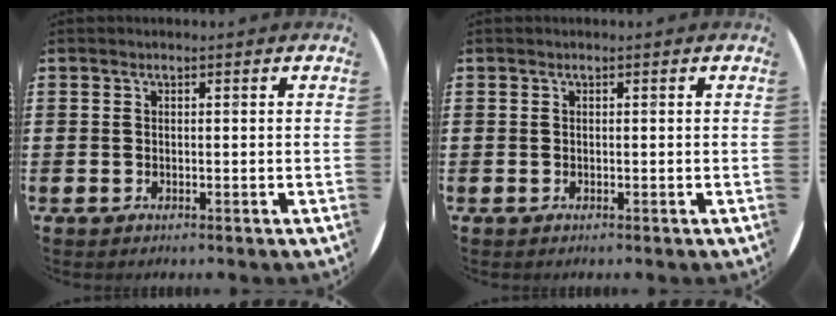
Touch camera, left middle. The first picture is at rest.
{"total": 0.0}